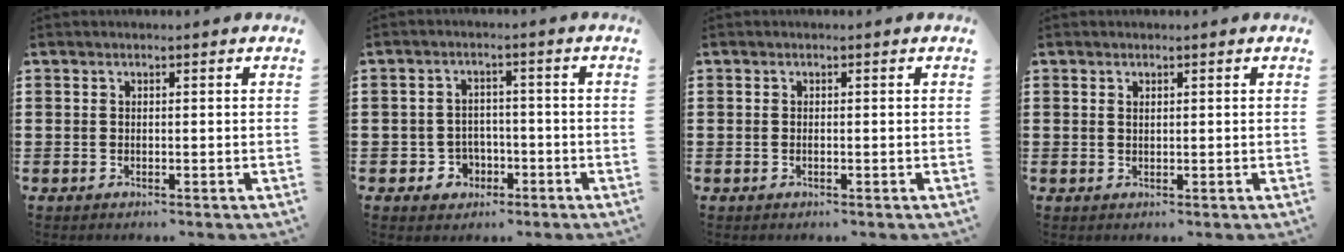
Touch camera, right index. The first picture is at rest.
{"total": 3.6, "force": [-1.7, 3.1, 0.8], "torque": [-0.025, 0.007, -0.037]}
{"total": 0.0}
{"total": 0.5, "force": [0.3, 0.3, 0.4], "torque": [-0.009, 0.002, 0.005]}